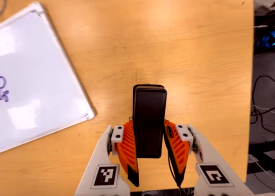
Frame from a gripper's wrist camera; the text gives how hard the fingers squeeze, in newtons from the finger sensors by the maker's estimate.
{"total": 4.4, "left": 2.6, "right": 6.2}